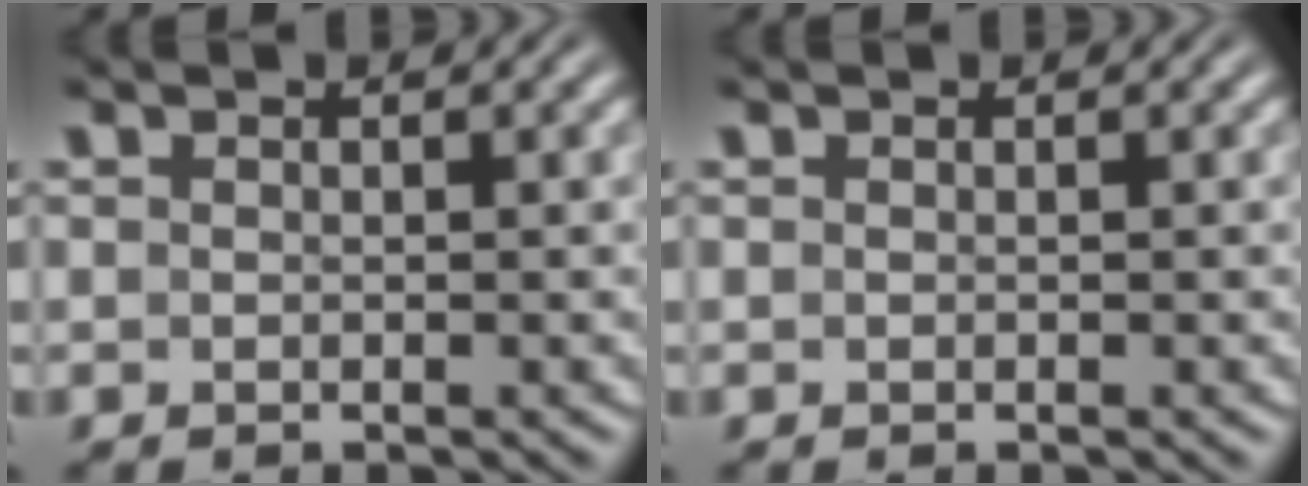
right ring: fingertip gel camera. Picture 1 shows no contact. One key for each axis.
{"total": 0.0}